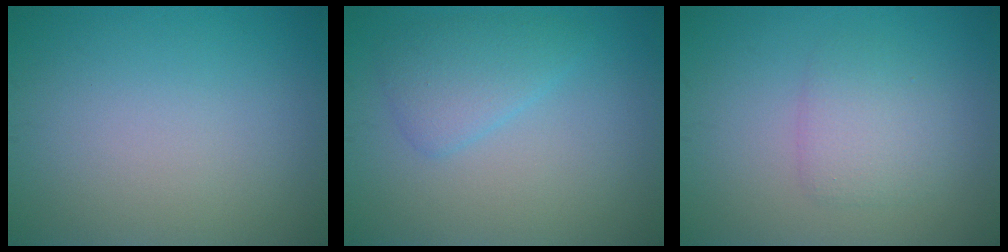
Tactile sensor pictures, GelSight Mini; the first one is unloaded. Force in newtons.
{"total": 2.8, "press": 2.8, "slide": 0.2}
{"total": 2.5, "press": 2.5, "slide": 0.3}